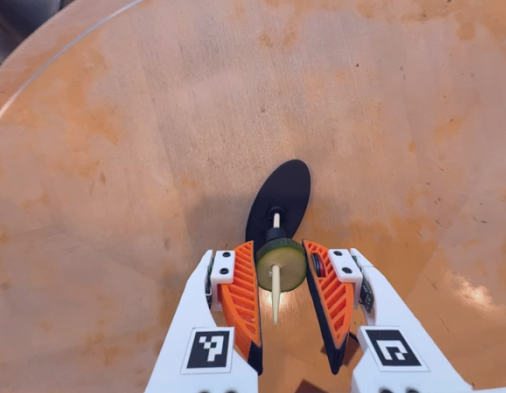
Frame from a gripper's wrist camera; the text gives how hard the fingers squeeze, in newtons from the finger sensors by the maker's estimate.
{"total": 8.3, "left": 8.5, "right": 8.1}